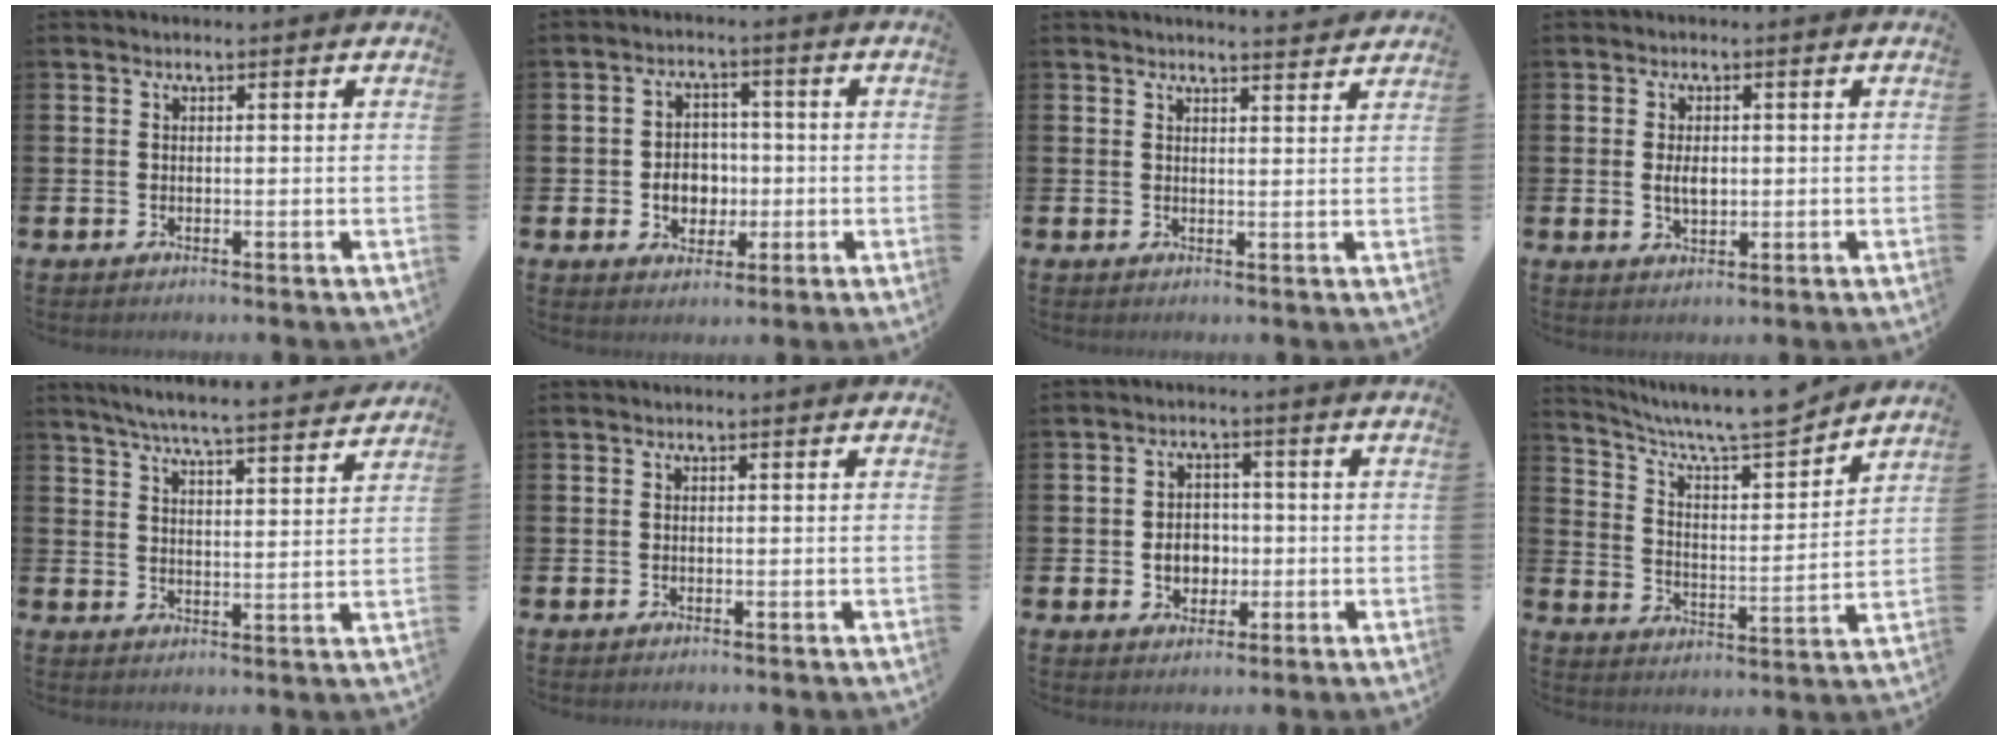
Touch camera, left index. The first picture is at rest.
{"total": 4.5, "force": [-0.7, 3.9, 2.1], "torque": [-0.031, 0.004, -0.021]}
{"total": 2.8, "force": [2.8, -0.2, 0.0], "torque": [0.006, -0.021, 0.049]}
{"total": 2.9, "force": [0.2, 1.7, 2.4], "torque": [-0.027, -0.001, -0.002]}
{"total": 6.4, "force": [6.1, -0.1, 1.8], "torque": [-0.047, -0.042, 0.105]}
{"total": 0.0}
{"total": 4.0, "force": [-0.6, 3.4, 2.1], "torque": [-0.029, 0.001, -0.020]}
{"total": 8.9, "force": [8.2, 1.1, 3.3], "torque": [-0.084, -0.065, 0.138]}